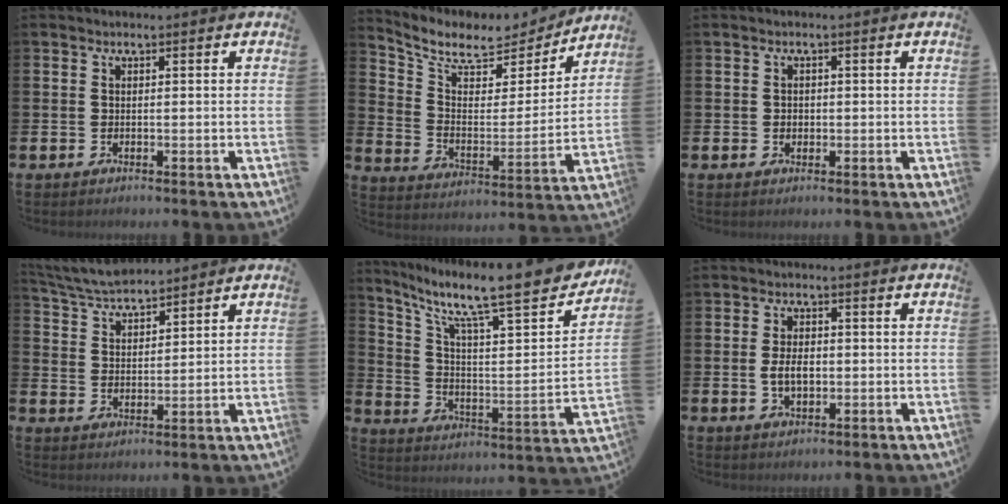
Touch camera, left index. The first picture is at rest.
{"total": 8.1, "force": [7.2, 3.0, 2.3], "torque": [-0.084, -0.055, 0.122]}
{"total": 1.1, "force": [0.0, 0.9, 0.6], "torque": [-0.003, 0.005, -0.004]}
{"total": 5.5, "force": [5.4, 0.7, 0.9], "torque": [-0.043, -0.024, 0.098]}
{"total": 12.0, "force": [9.7, 2.4, 6.6], "torque": [-0.139, -0.076, 0.150]}
{"total": 3.7, "force": [-0.1, 2.2, 2.9], "torque": [-0.048, 0.003, -0.004]}